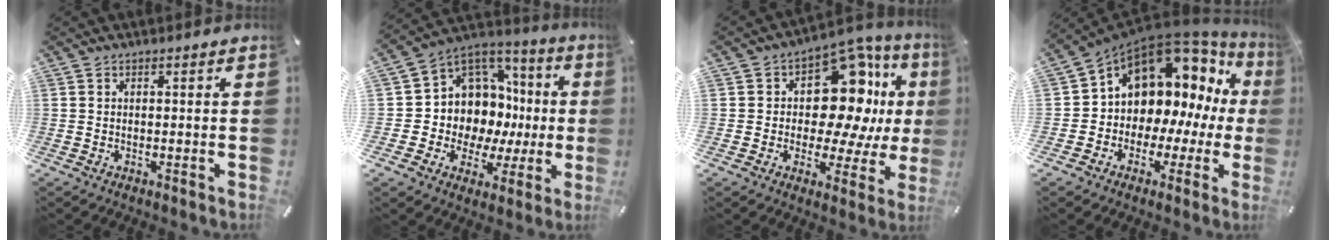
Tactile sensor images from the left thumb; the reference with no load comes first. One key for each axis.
{"total": 9.6, "fx": 1.7, "fy": 9.4, "fz": 1.2, "tx": -0.020, "ty": -0.060, "tz": 0.052}
{"total": 17.6, "fx": 4.4, "fy": 11.2, "fz": 12.8, "tx": -0.184, "ty": -0.040, "tz": 0.077}
{"total": 11.9, "fx": 6.1, "fy": 8.9, "fz": 4.9, "tx": -0.089, "ty": -0.075, "tz": 0.110}